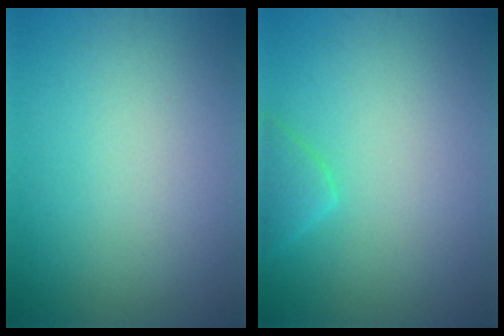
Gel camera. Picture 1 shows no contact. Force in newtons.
{"total": 1.8, "press": 1.8, "slide": 0.1}